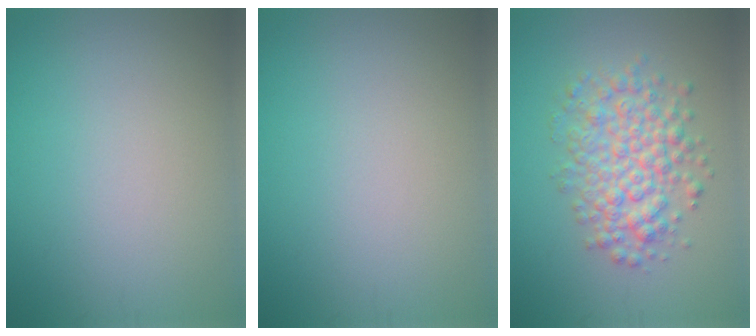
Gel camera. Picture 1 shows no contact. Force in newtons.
{"total": 0.0}
{"total": 5.2, "press": 5.2, "slide": 0.2}